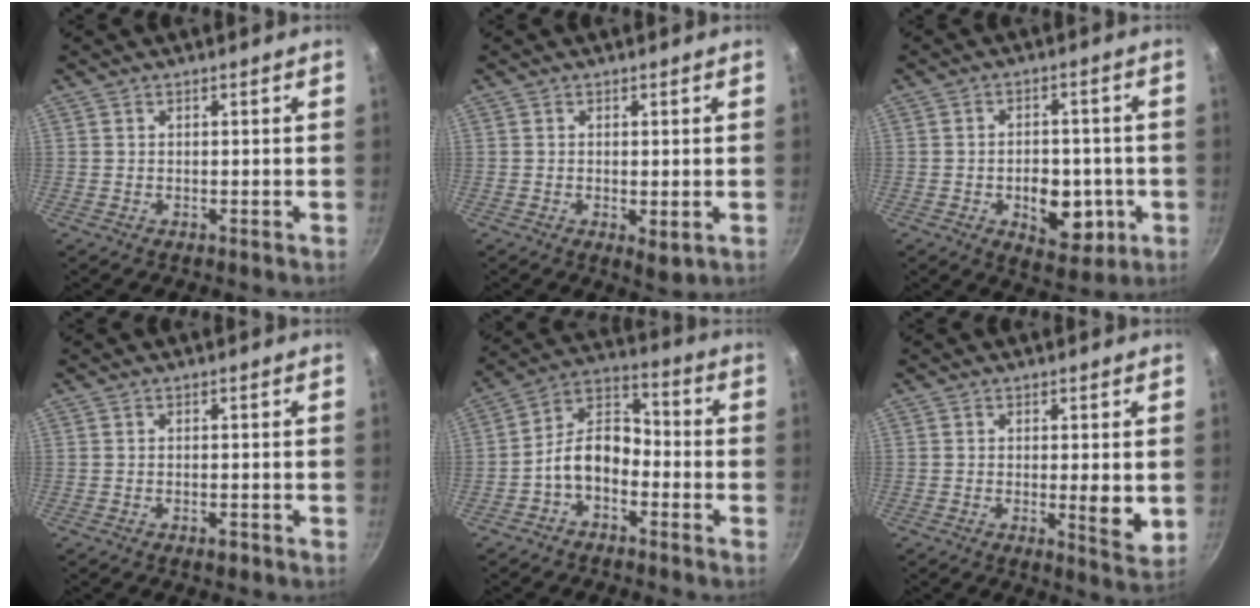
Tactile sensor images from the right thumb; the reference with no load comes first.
{"total": 2.9, "force": [-0.4, 1.2, 2.6], "torque": [-0.040, -0.012, -0.003]}
{"total": 10.9, "force": [-2.7, 6.9, 8.0], "torque": [-0.069, 0.003, -0.029]}
{"total": 1.6, "force": [-1.0, 0.6, 1.1], "torque": [-0.019, 0.006, -0.014]}
{"total": 9.7, "force": [-3.7, 6.2, 6.4], "torque": [-0.094, 0.058, -0.085]}
{"total": 5.6, "force": [-0.4, 1.4, 5.4], "torque": [-0.078, -0.016, -0.004]}